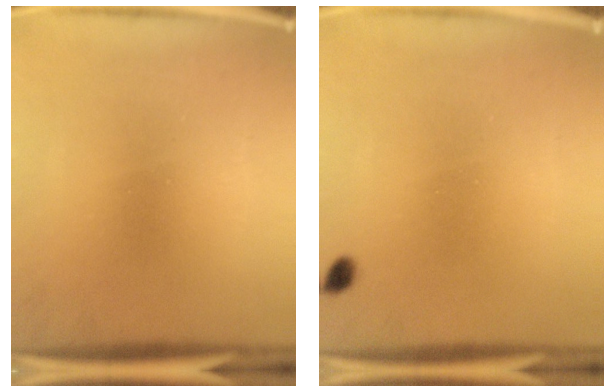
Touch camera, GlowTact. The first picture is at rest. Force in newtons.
{"total": 1.1}